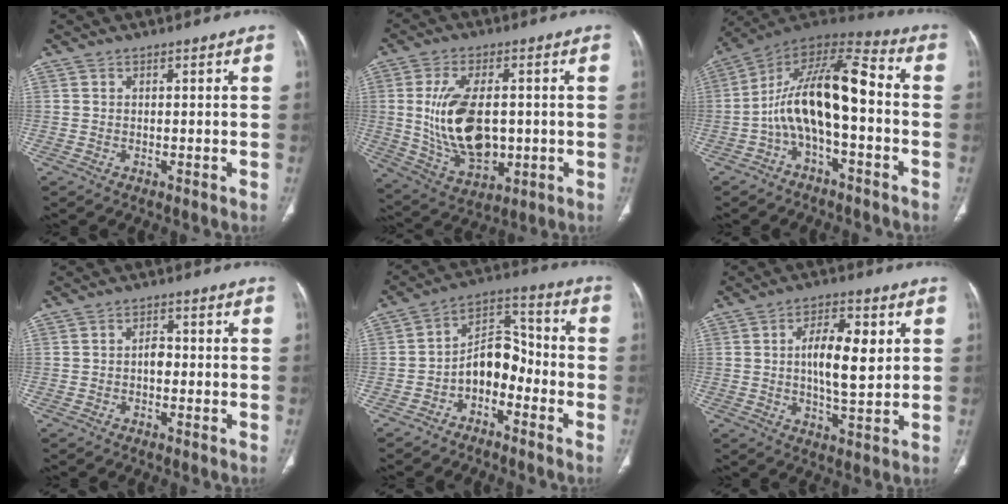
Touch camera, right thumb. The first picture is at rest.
{"total": 15.5, "force": [0.2, 8.8, 12.8], "torque": [-0.225, -0.009, 0.021]}
{"total": 16.2, "force": [-2.6, 6.7, 14.6], "torque": [-0.246, 0.073, -0.051]}
{"total": 2.3, "force": [-0.5, 1.5, 1.7], "torque": [-0.015, 0.011, -0.012]}
{"total": 9.3, "force": [-3.7, 6.1, 6.0], "torque": [-0.071, 0.064, -0.075]}
{"total": 10.7, "force": [2.0, 4.2, 9.6], "torque": [-0.145, -0.006, 0.032]}